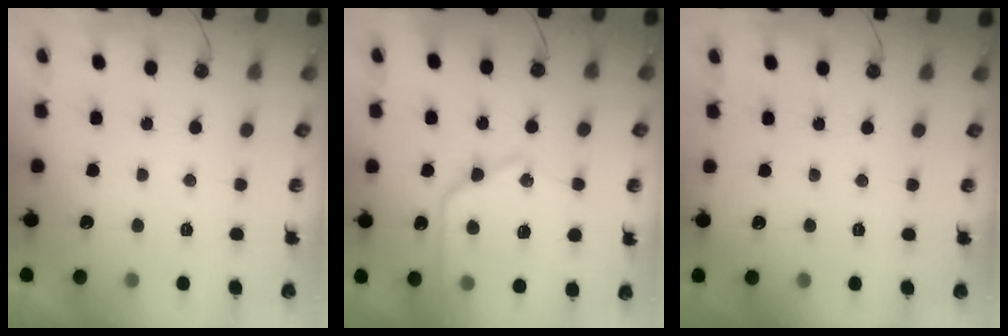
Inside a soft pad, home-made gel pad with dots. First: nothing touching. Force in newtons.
{"total": 18.3, "press": 18.3, "slide": 1.4}
{"total": 0.0}